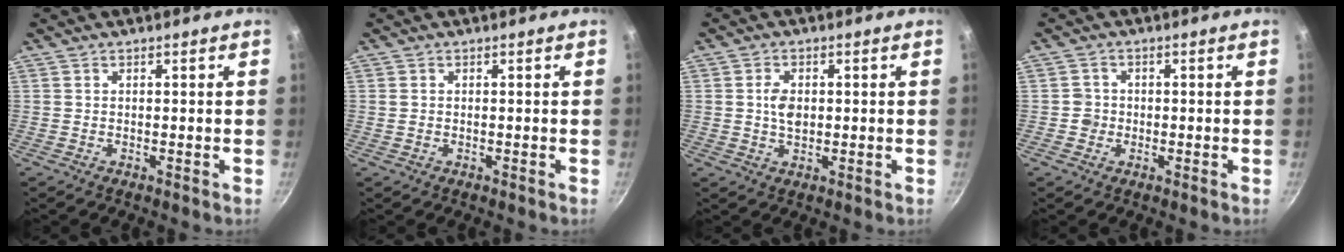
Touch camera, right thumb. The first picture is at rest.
{"total": 0.9, "force": [0.0, 0.6, 0.6], "torque": [-0.017, 0.002, 0.003]}
{"total": 3.9, "force": [0.4, 2.5, 3.0], "torque": [-0.051, 0.000, 0.007]}
{"total": 2.4, "force": [-0.5, 2.3, 0.6], "torque": [0.004, 0.008, -0.011]}